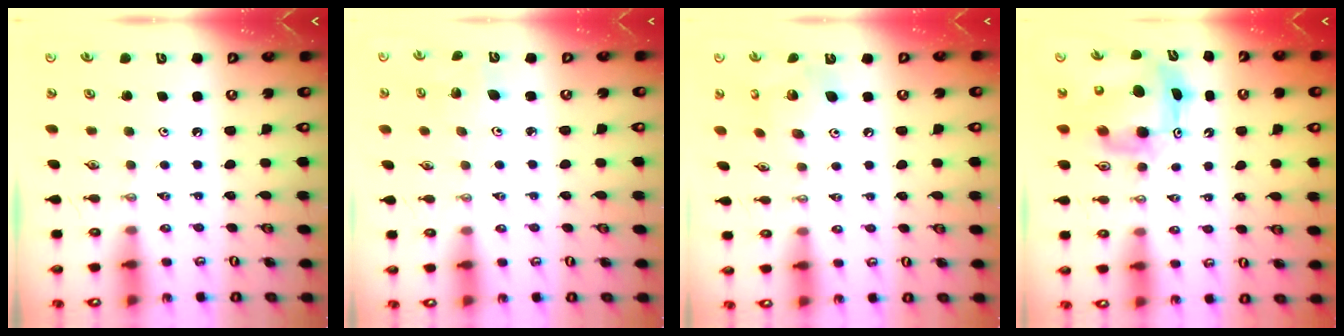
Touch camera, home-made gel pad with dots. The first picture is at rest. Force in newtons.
{"total": 3.4, "press": 3.2, "slide": 1.3}
{"total": 11.5, "press": 11.5, "slide": 0.6}
{"total": 9.3, "press": 9.2, "slide": 1.0}